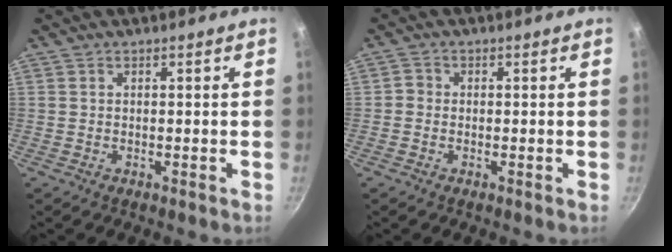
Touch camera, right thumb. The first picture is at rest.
{"total": 1.4, "force": [-0.6, 1.2, 0.4], "torque": [-0.001, 0.006, -0.015]}